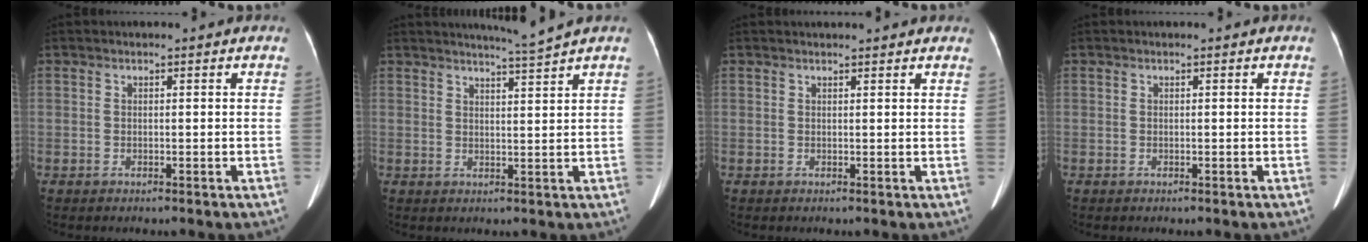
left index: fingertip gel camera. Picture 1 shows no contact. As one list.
[{"total": 3.6, "force": [3.0, -1.8, 0.6], "torque": [-0.014, -0.018, 0.053]}, {"total": 4.9, "force": [4.6, 0.4, 1.7], "torque": [-0.024, 0.022, 0.046]}, {"total": 0.0}]